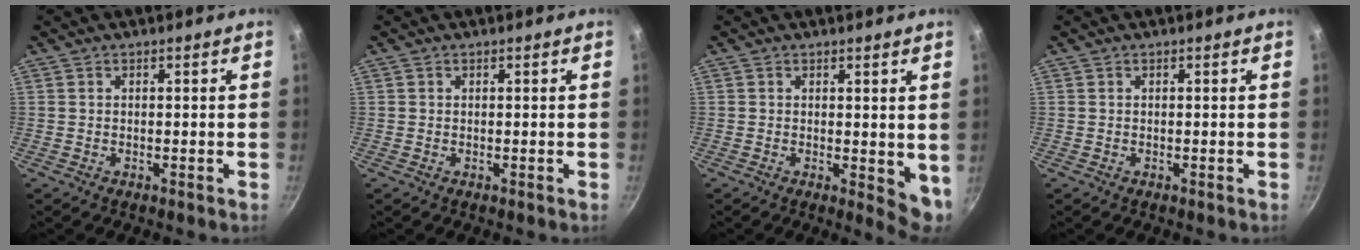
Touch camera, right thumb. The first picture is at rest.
{"total": 0.0}
{"total": 5.3, "force": [0.7, 2.6, 4.6], "torque": [-0.051, -0.012, 0.010]}
{"total": 0.0}